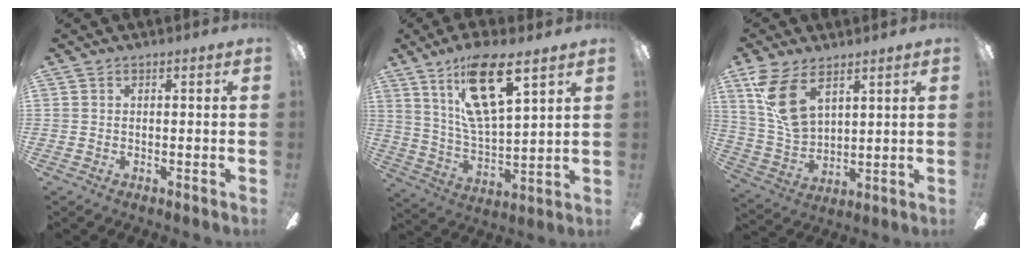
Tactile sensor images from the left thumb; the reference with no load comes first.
{"total": 17.9, "force": [10.8, 5.9, 12.9], "torque": [-0.228, -0.040, 0.181]}
{"total": 13.5, "force": [7.7, 7.6, 8.2], "torque": [-0.180, -0.018, 0.148]}